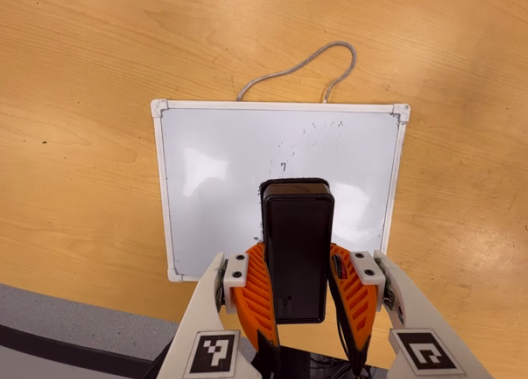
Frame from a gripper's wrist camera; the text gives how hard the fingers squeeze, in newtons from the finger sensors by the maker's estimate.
{"total": 9.5, "left": 8.1, "right": 11.0}